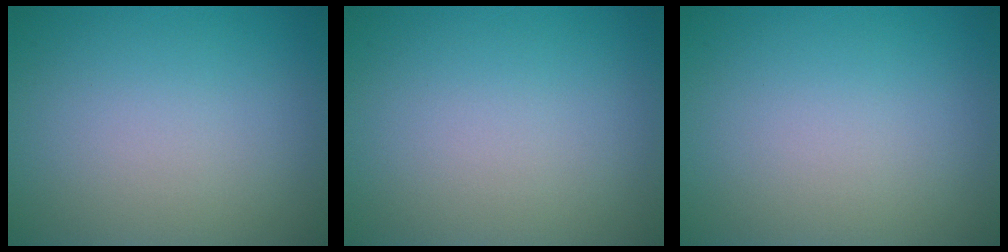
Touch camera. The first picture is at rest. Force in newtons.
{"total": 0.0}
{"total": 0.0}